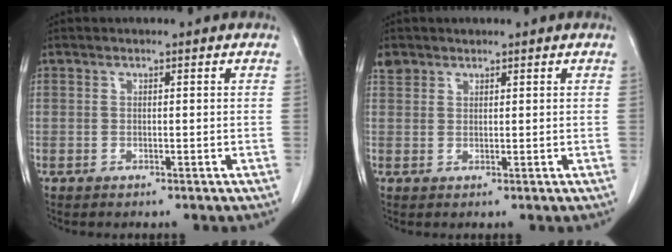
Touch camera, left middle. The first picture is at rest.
{"total": 1.8, "force": [1.5, 1.0, 0.0], "torque": [0.001, 0.008, 0.026]}